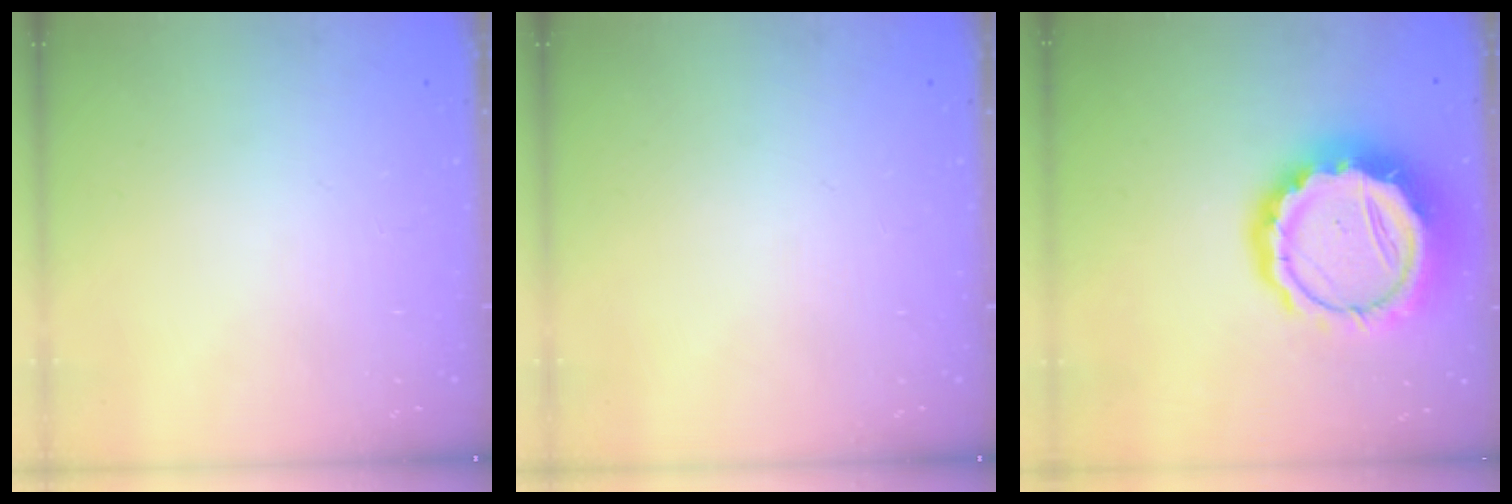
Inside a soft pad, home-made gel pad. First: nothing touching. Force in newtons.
{"total": 0.0}
{"total": 17.2, "press": 16.9, "slide": 3.3}